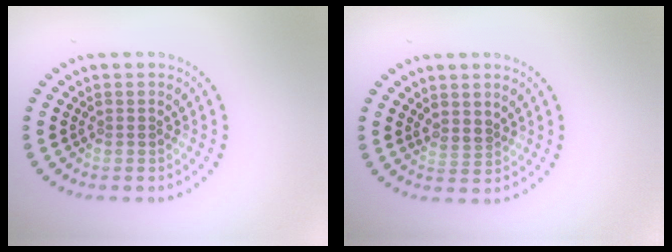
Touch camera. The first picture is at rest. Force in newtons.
{"total": 1.0, "press": 0.6, "slide": 0.8}